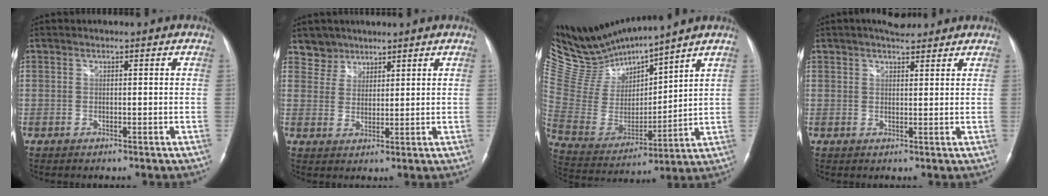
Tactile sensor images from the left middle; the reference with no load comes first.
{"total": 3.9, "force": [3.1, 2.3, -0.7], "torque": [0.022, 0.002, 0.055]}
{"total": 15.6, "force": [14.9, 0.4, 4.6], "torque": [-0.111, -0.010, 0.308]}
{"total": 4.9, "force": [4.0, 1.5, 2.4], "torque": [-0.042, 0.013, 0.062]}